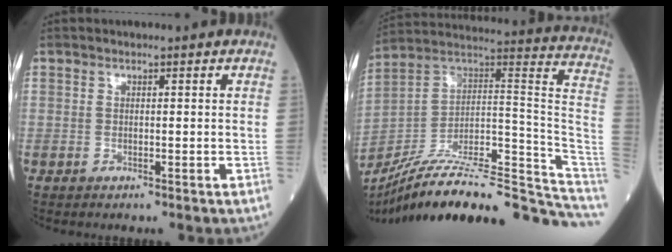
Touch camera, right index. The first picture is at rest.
{"total": 29.8, "force": [-25.2, 3.6, 15.4], "torque": [-0.148, 0.027, -0.373]}